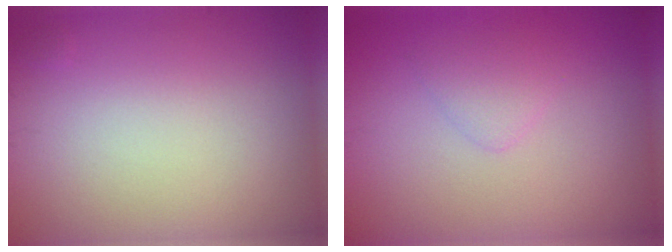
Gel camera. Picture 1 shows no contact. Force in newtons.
{"total": 1.4, "press": 1.4, "slide": 0.1}